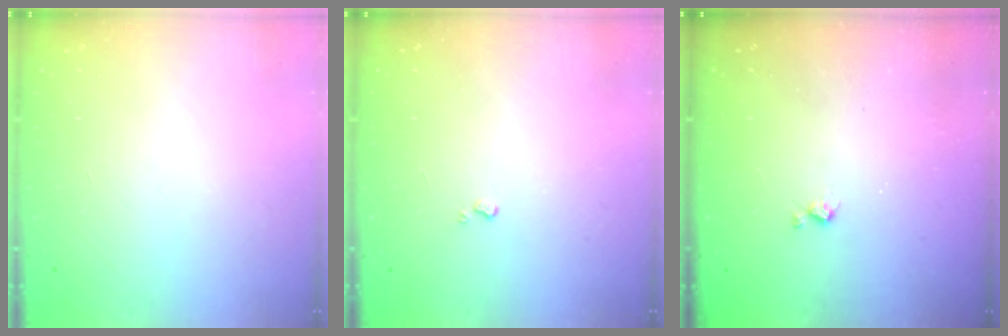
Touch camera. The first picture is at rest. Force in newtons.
{"total": 0.7, "press": 0.7, "slide": 0.2}
{"total": 3.2, "press": 3.2, "slide": 0.5}